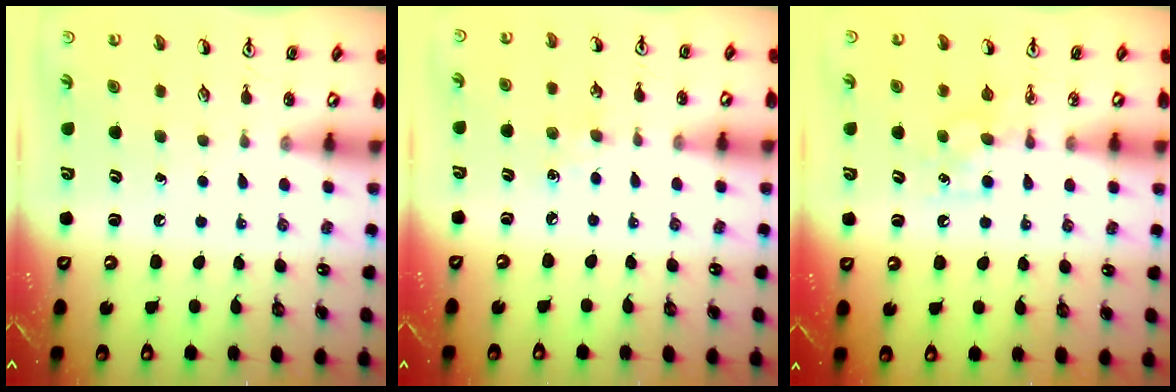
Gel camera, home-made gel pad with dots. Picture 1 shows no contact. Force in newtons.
{"total": 4.3, "press": 4.3, "slide": 0.6}
{"total": 5.5, "press": 5.4, "slide": 0.8}